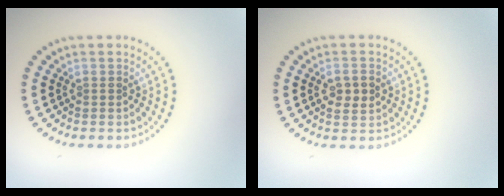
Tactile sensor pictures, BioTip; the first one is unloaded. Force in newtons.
{"total": 2.4, "press": 2.4, "slide": 0.2}